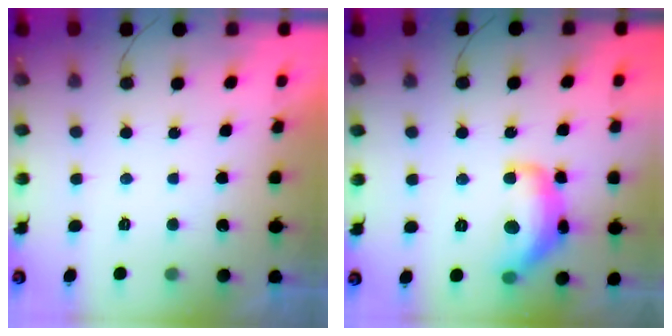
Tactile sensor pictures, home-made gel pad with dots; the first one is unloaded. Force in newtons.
{"total": 14.9, "press": 14.8, "slide": 0.9}